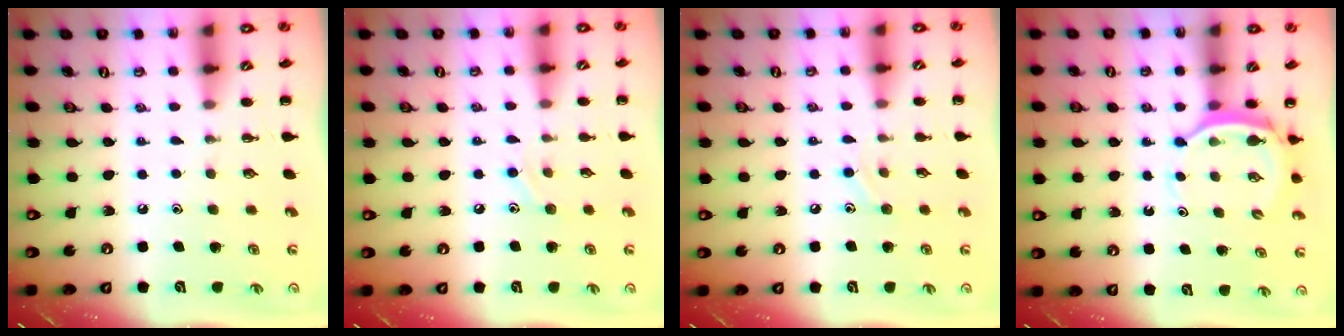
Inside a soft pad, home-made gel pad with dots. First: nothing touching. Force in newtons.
{"total": 6.0, "press": 5.8, "slide": 1.6}
{"total": 6.3, "press": 6.1, "slide": 1.6}
{"total": 4.3, "press": 4.2, "slide": 0.9}